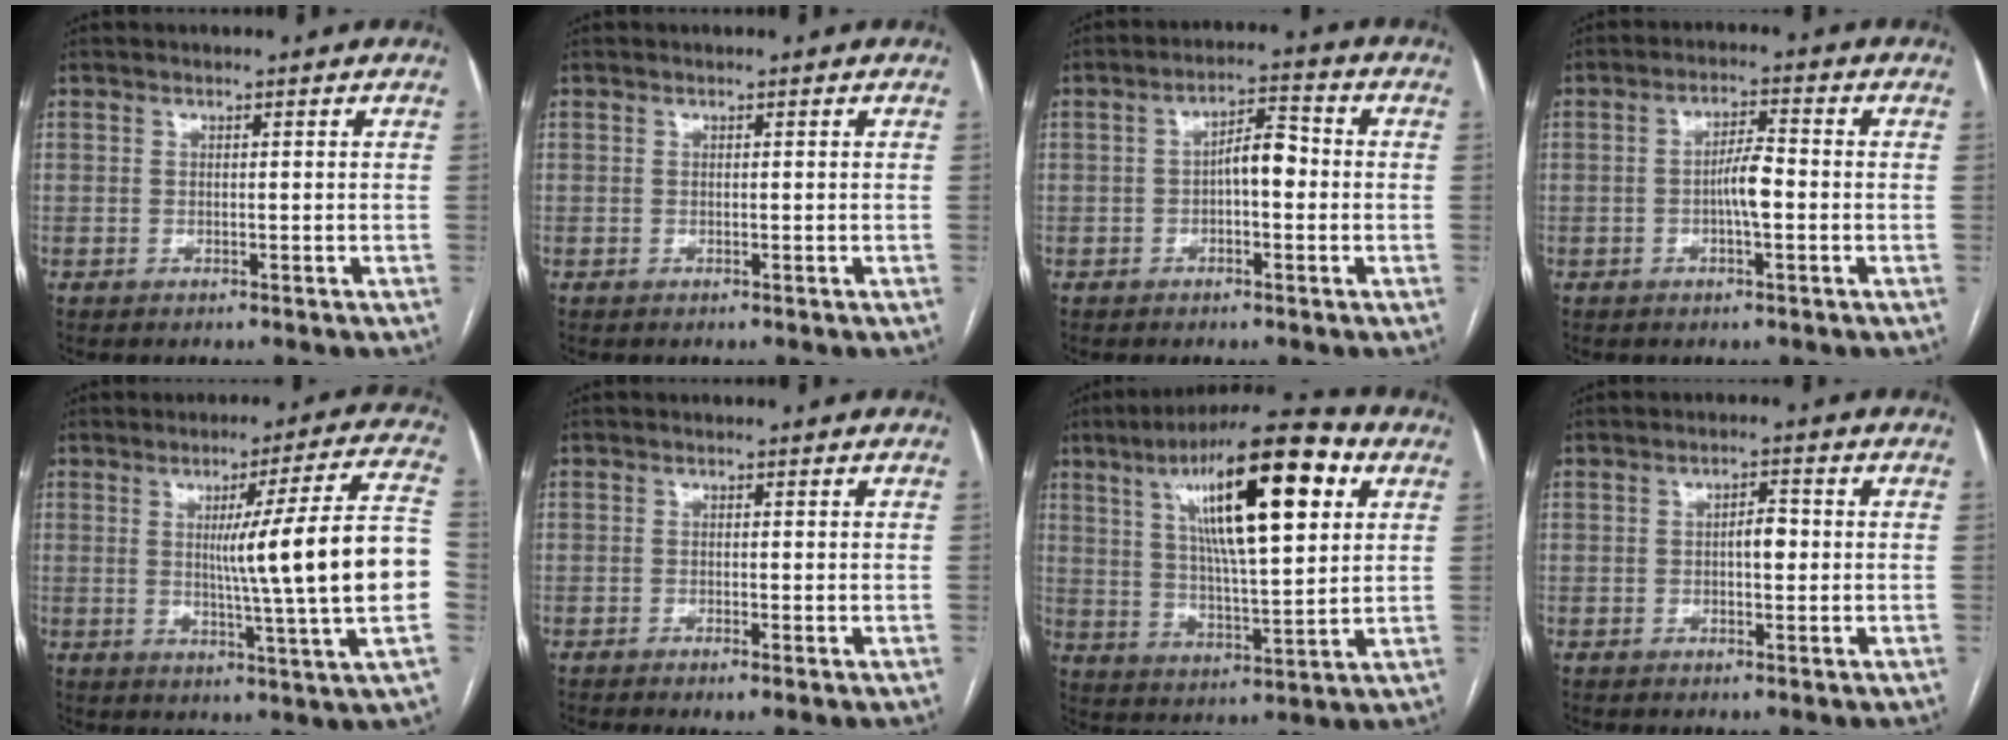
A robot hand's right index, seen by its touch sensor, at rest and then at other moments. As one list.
[{"total": 0.0}, {"total": 5.2, "force": [-0.5, 2.0, 4.8], "torque": [-0.076, 0.023, -0.010]}, {"total": 4.4, "force": [-0.8, 0.8, 4.2], "torque": [-0.079, 0.008, -0.015]}, {"total": 17.6, "force": [-0.2, -1.8, 17.5], "torque": [-0.234, 0.002, -0.010]}, {"total": 2.1, "force": [-1.0, 0.4, 1.8], "torque": [-0.029, -0.002, -0.014]}, {"total": 19.6, "force": [7.7, 4.0, 17.6], "torque": [-0.289, 0.026, 0.120]}, {"total": 2.9, "force": [-0.1, 1.2, 2.7], "torque": [-0.039, 0.007, -0.003]}]